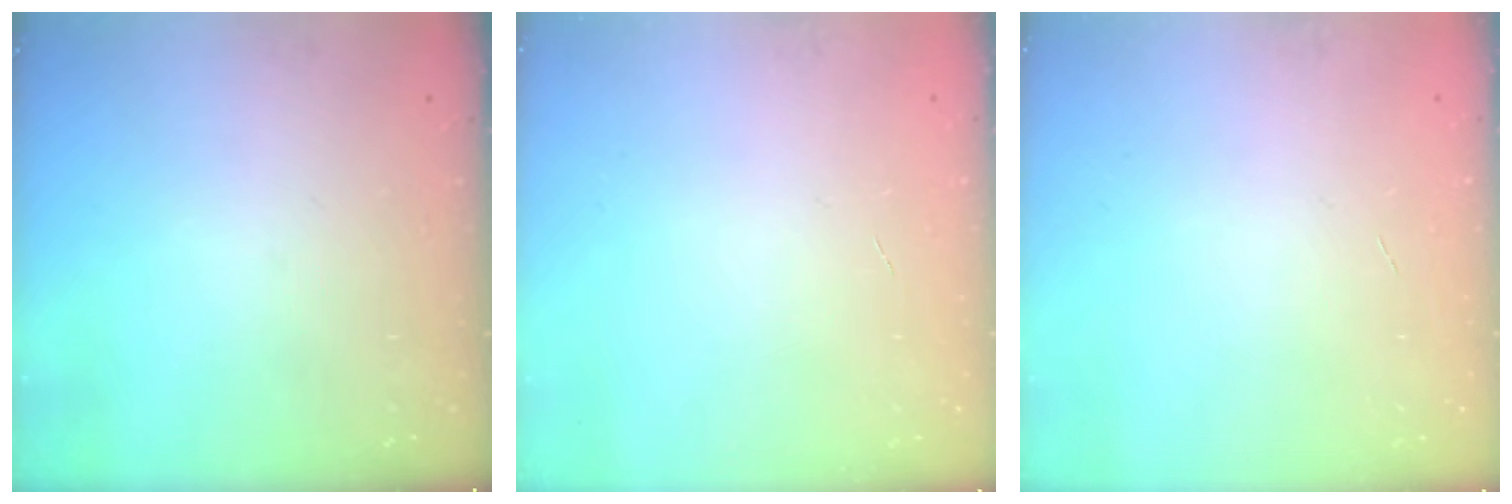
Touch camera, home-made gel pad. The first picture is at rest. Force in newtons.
{"total": 0.0}
{"total": 0.0}